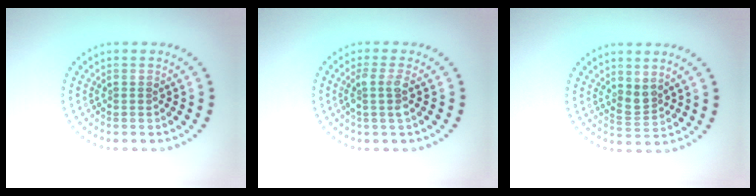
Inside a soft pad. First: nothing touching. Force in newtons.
{"total": 2.1, "press": 1.6, "slide": 1.4}
{"total": 1.8, "press": 1.5, "slide": 1.1}